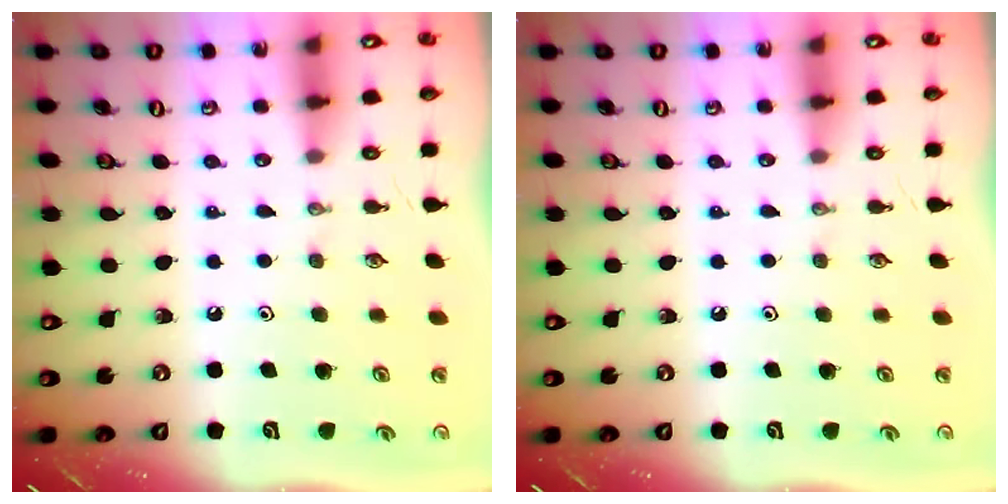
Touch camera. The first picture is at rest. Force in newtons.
{"total": 0.0}